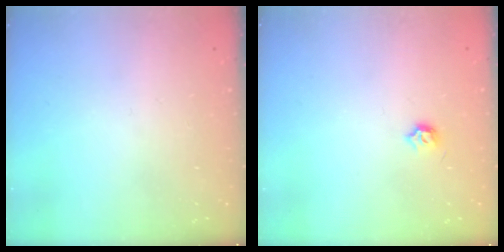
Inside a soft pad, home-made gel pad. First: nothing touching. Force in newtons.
{"total": 4.0, "press": 3.9, "slide": 0.7}